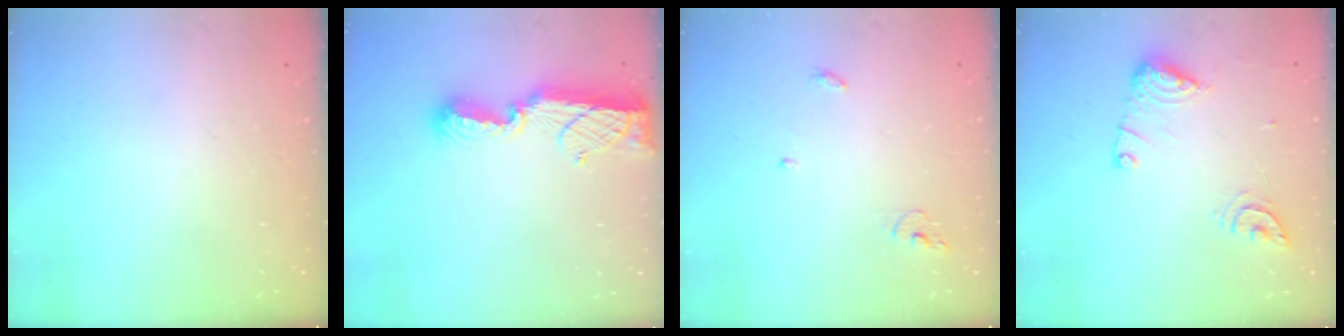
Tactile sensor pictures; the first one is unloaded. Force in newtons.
{"total": 11.3, "press": 11.3, "slide": 0.8}
{"total": 3.9, "press": 3.9, "slide": 0.2}
{"total": 10.7, "press": 10.6, "slide": 0.8}